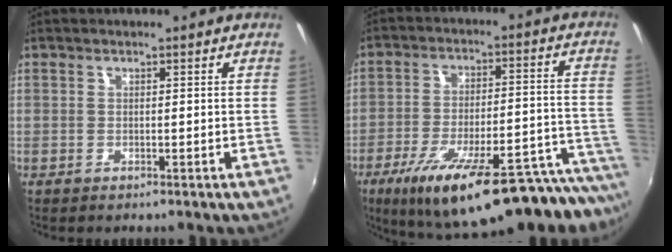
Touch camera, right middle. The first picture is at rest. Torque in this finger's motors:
{"motor_torque": [1.21, -0.93, 0.36, 0.21]}